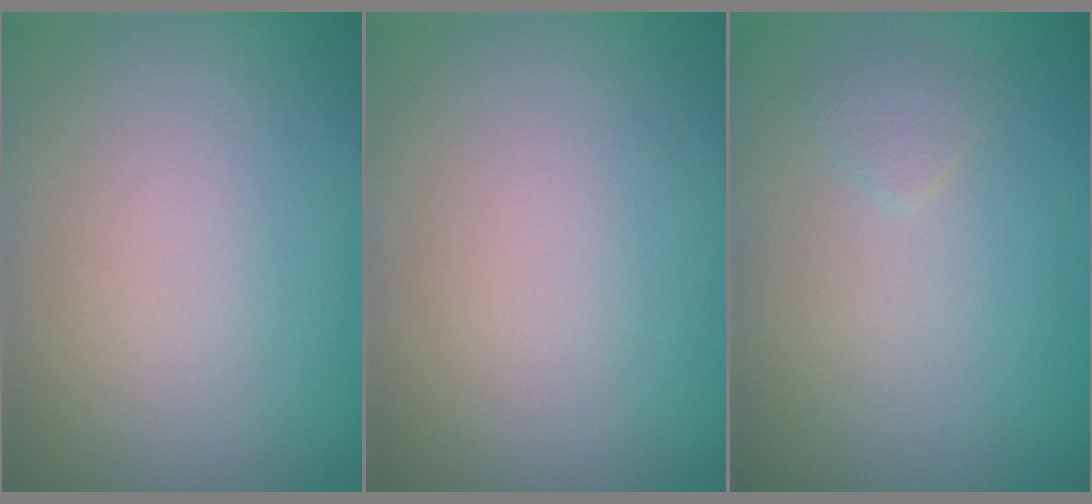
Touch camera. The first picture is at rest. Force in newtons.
{"total": 0.0}
{"total": 0.9, "press": 0.9, "slide": 0.0}